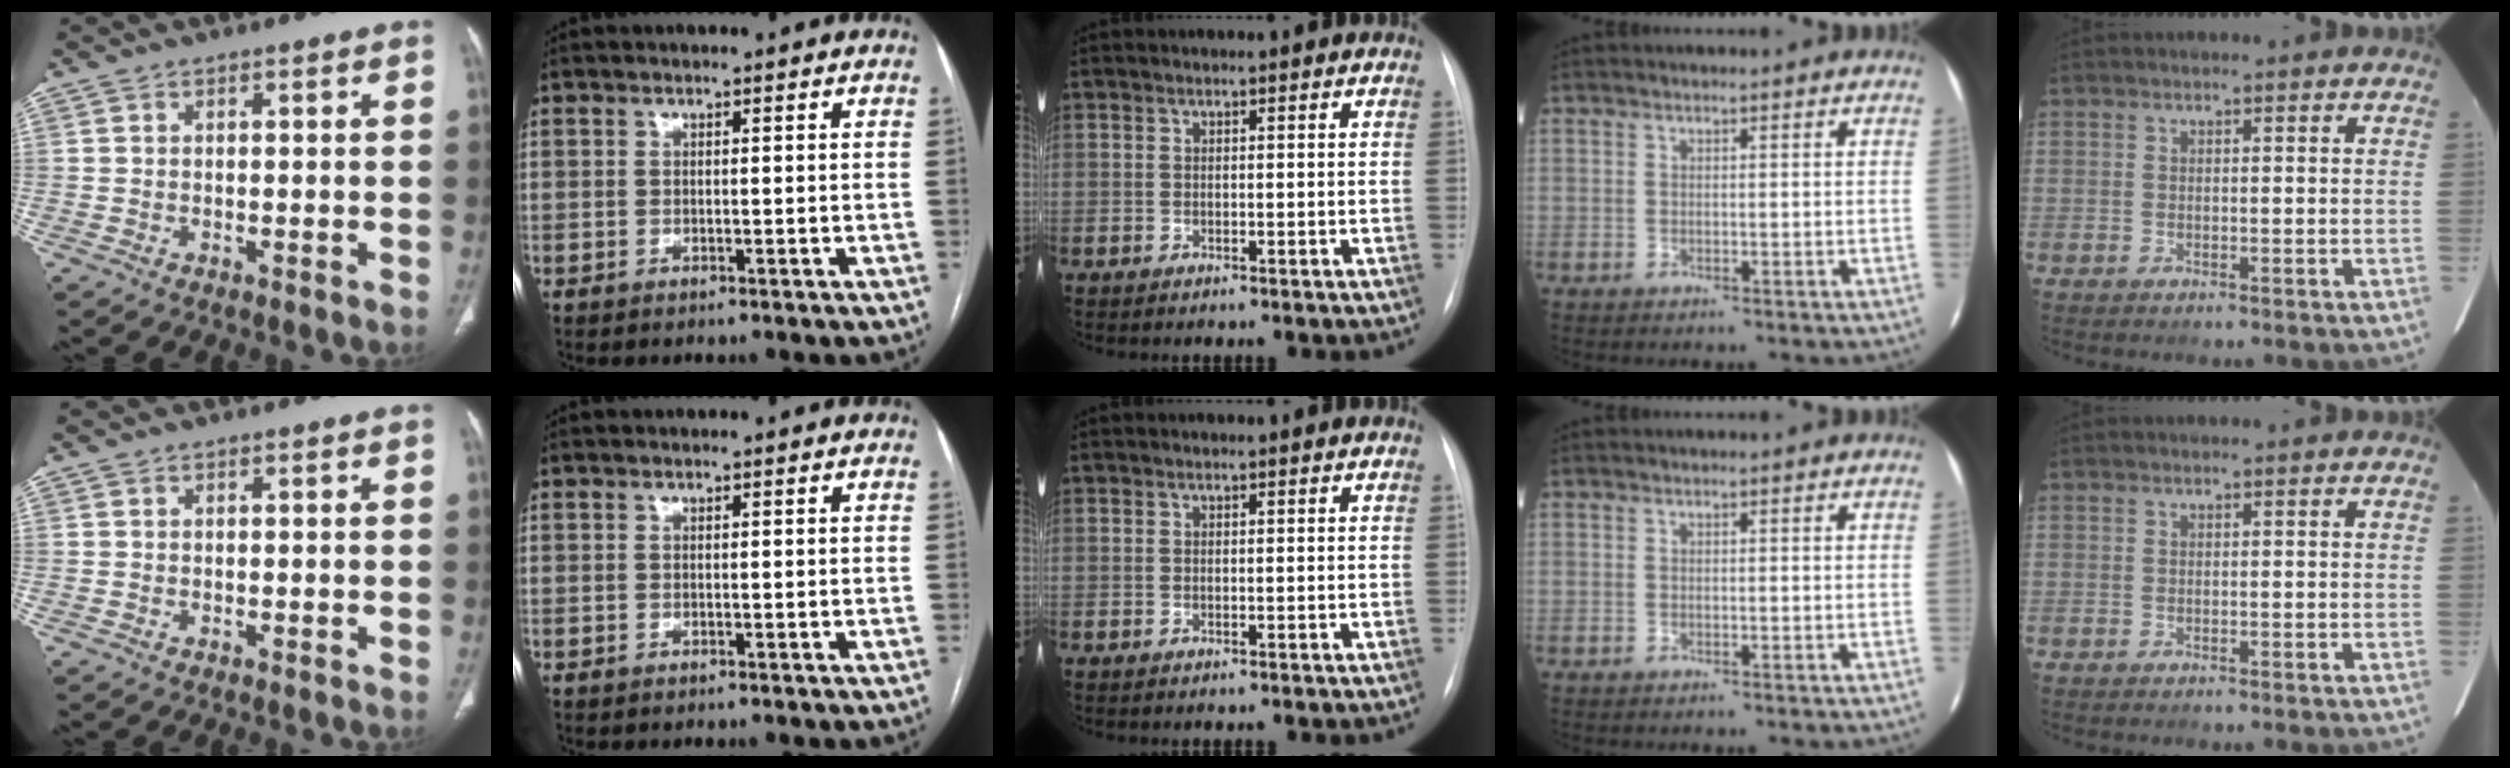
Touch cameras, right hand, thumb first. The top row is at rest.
{}